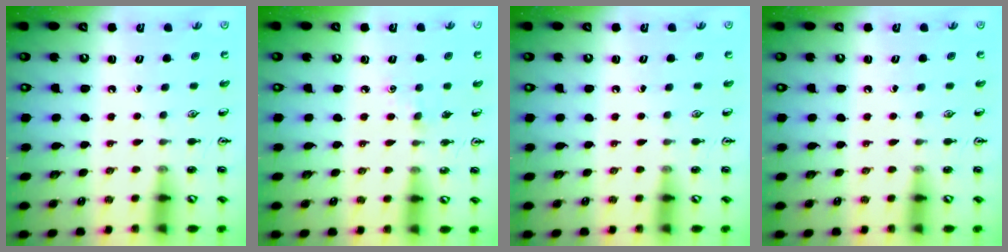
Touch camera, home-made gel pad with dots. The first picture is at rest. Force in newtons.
{"total": 2.8, "press": 2.7, "slide": 0.5}
{"total": 0.0}
{"total": 0.0}